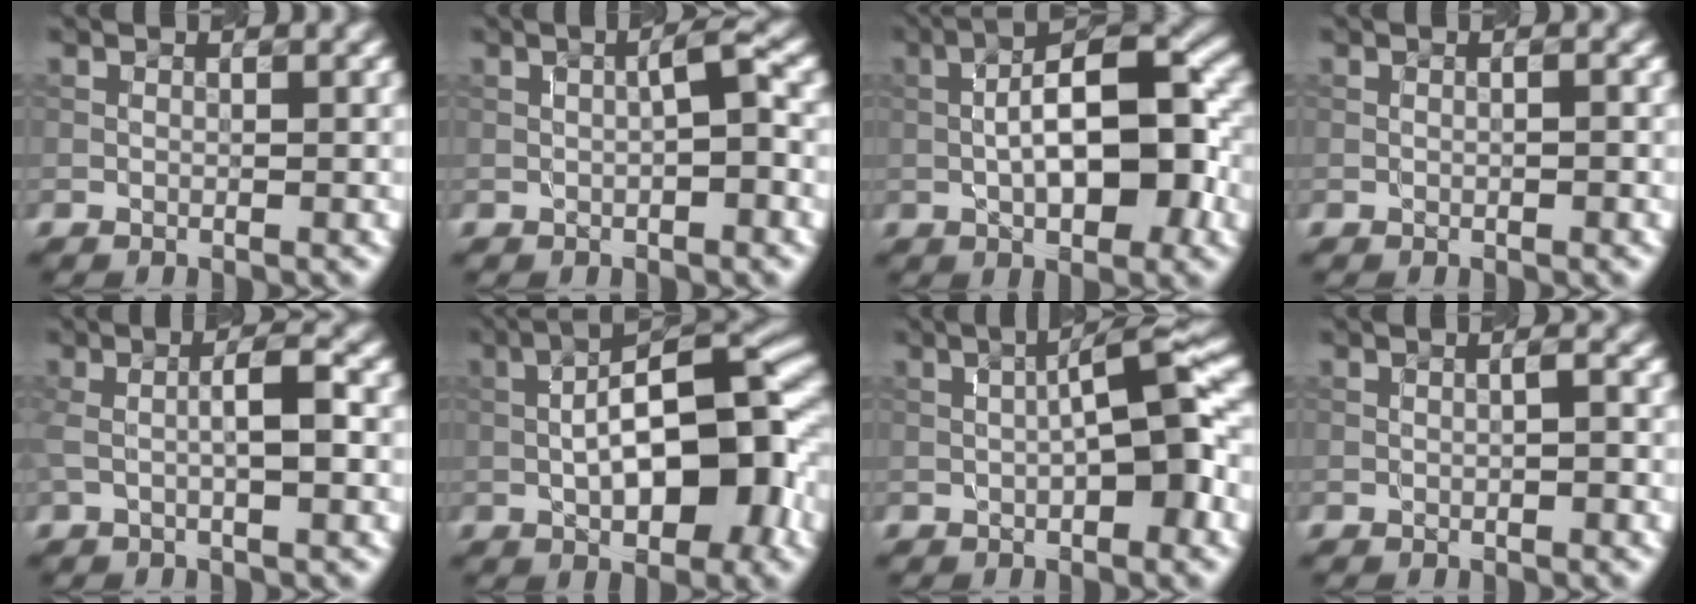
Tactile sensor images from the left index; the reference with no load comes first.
{"total": 2.7, "force": [0.1, 0.4, 2.6], "torque": [-0.043, 0.008, 0.000]}
{"total": 10.0, "force": [-0.5, 3.5, 9.4], "torque": [-0.136, 0.020, -0.013]}
{"total": 1.0, "force": [0.1, 0.3, 0.9], "torque": [-0.010, -0.002, -0.004]}
{"total": 3.7, "force": [0.2, 0.7, 3.6], "torque": [-0.060, 0.008, 0.002]}
{"total": 12.2, "force": [-0.9, 4.5, 11.3], "torque": [-0.165, 0.020, -0.020]}
{"total": 6.5, "force": [-0.1, 1.5, 6.3], "torque": [-0.094, 0.011, -0.004]}
{"total": 1.3, "force": [0.1, 0.3, 1.3], "torque": [-0.010, -0.004, 0.002]}